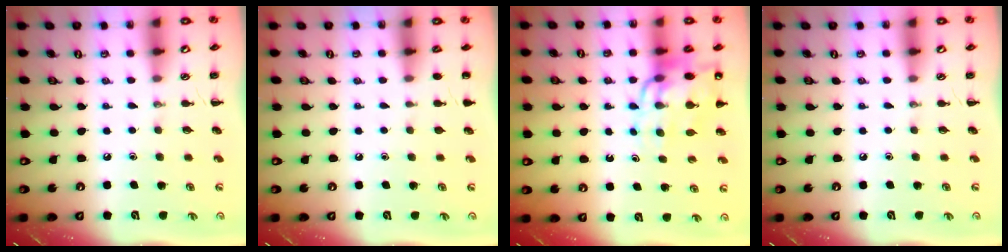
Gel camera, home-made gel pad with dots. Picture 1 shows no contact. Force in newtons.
{"total": 1.2, "press": 1.2, "slide": 0.1}
{"total": 13.6, "press": 13.1, "slide": 3.9}
{"total": 0.0}